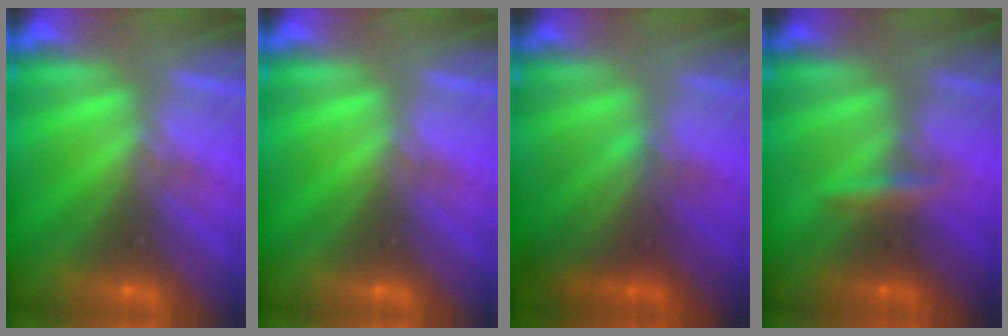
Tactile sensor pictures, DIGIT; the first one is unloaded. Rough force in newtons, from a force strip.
{"total": 0.0}
{"total": 2.3}
{"total": 2.4}